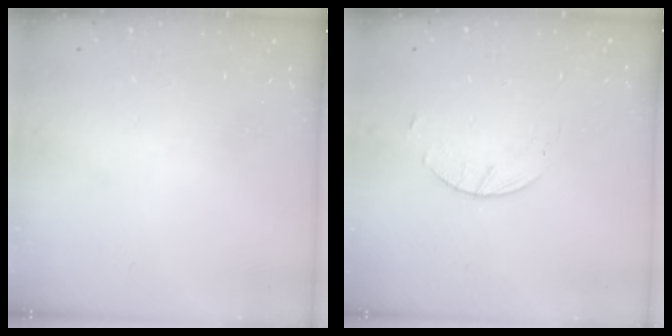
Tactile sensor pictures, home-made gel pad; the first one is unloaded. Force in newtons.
{"total": 3.0, "press": 3.0, "slide": 0.4}